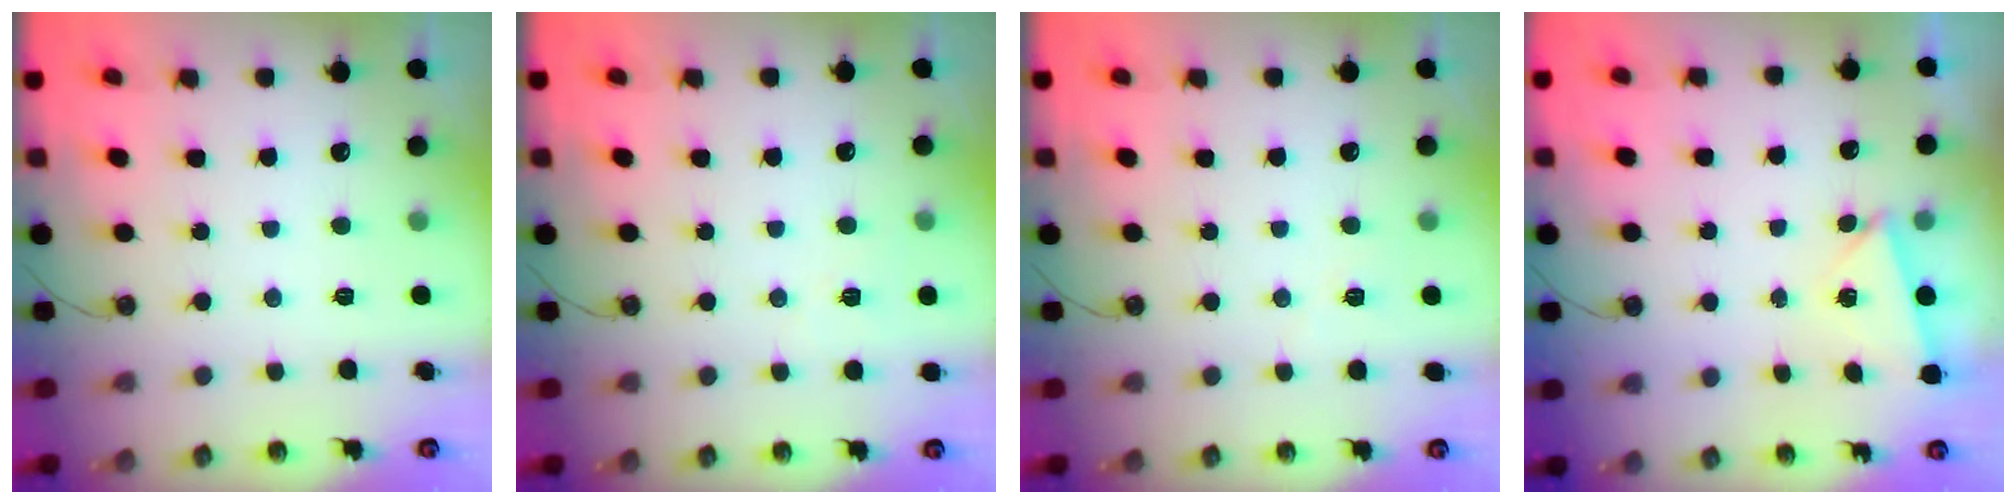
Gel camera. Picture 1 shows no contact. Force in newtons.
{"total": 3.2, "press": 3.1, "slide": 0.8}
{"total": 3.6, "press": 3.1, "slide": 1.9}
{"total": 3.0, "press": 2.3, "slide": 2.0}